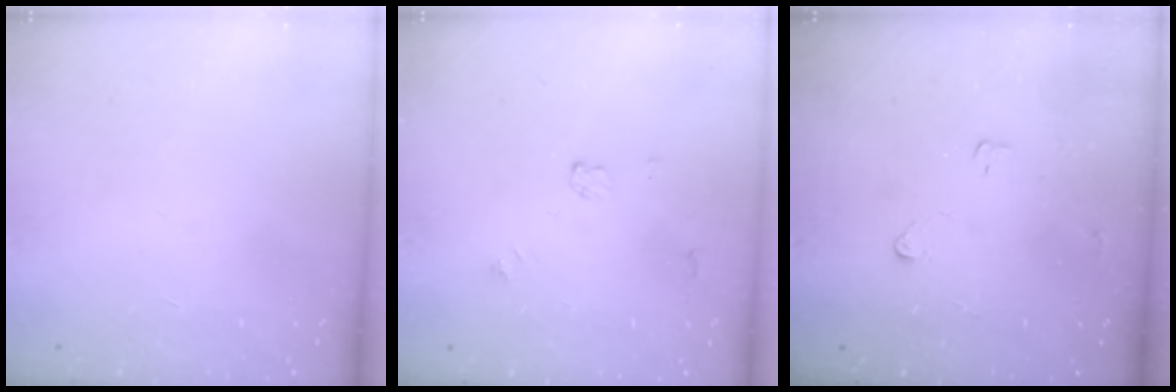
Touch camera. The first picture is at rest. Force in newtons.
{"total": 4.4, "press": 4.4, "slide": 0.2}
{"total": 3.3, "press": 3.3, "slide": 0.5}